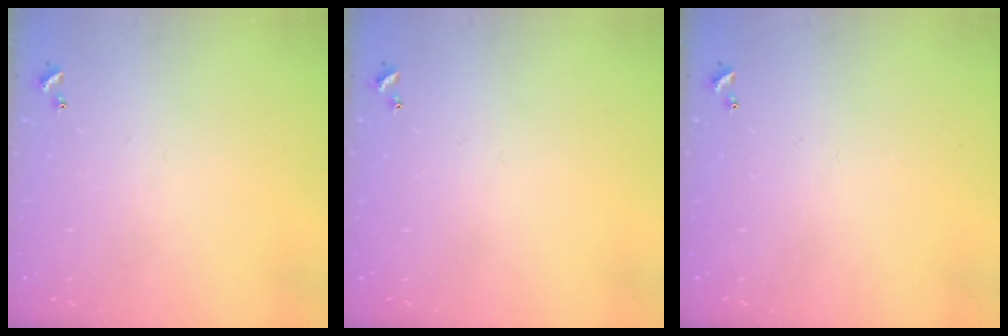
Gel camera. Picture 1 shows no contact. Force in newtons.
{"total": 0.0}
{"total": 0.0}